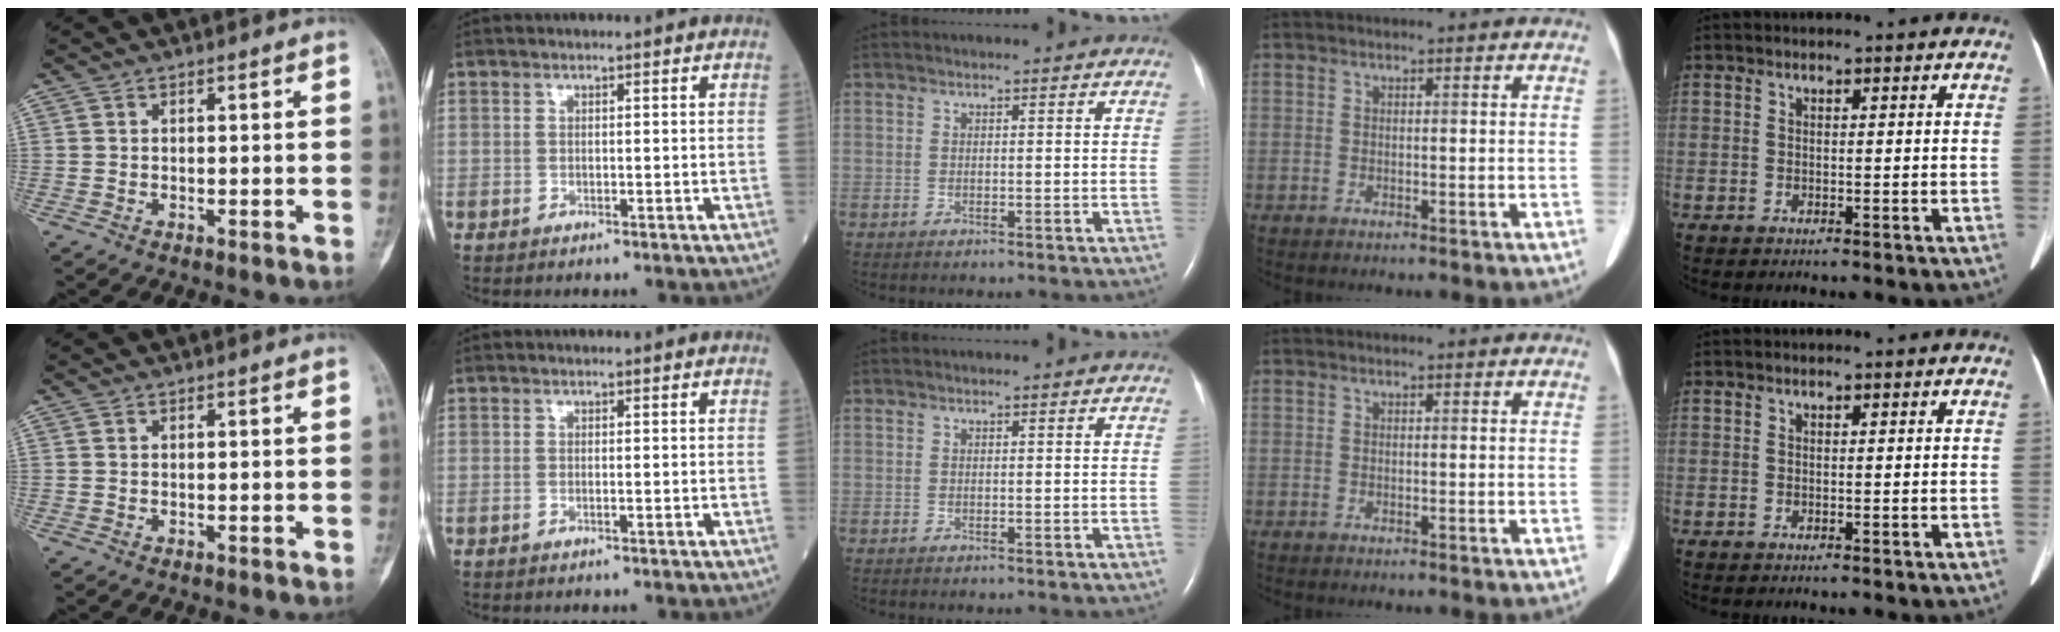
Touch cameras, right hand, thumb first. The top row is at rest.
{}